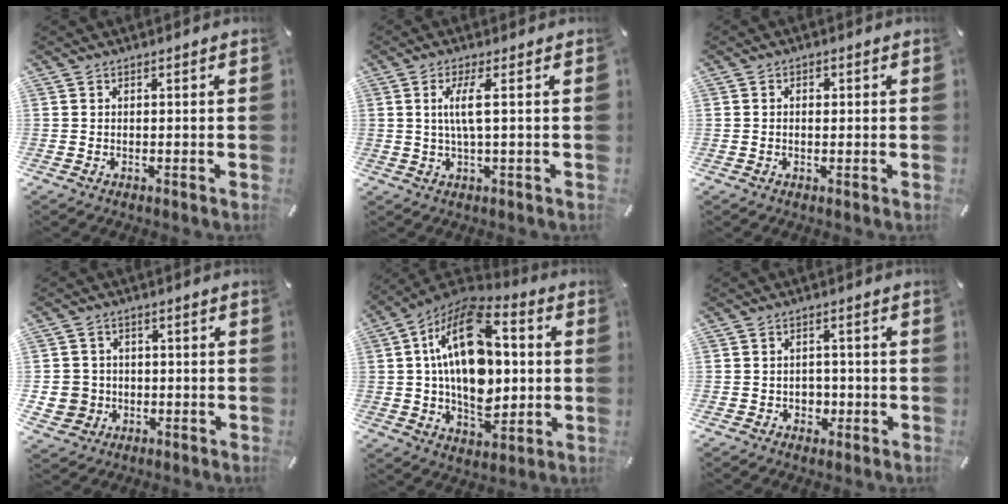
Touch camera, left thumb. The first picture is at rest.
{"total": 5.8, "force": [0.8, 0.9, 5.7], "torque": [-0.110, -0.002, 0.010]}
{"total": 1.5, "force": [0.0, 1.1, 1.0], "torque": [-0.013, 0.002, -0.003]}
{"total": 6.5, "force": [-1.0, 6.4, 1.2], "torque": [-0.035, 0.014, -0.014]}
{"total": 22.0, "force": [3.2, 13.8, 16.8], "torque": [-0.310, -0.014, 0.047]}
{"total": 3.3, "force": [-0.8, 3.0, 1.2], "torque": [-0.016, 0.000, -0.017]}